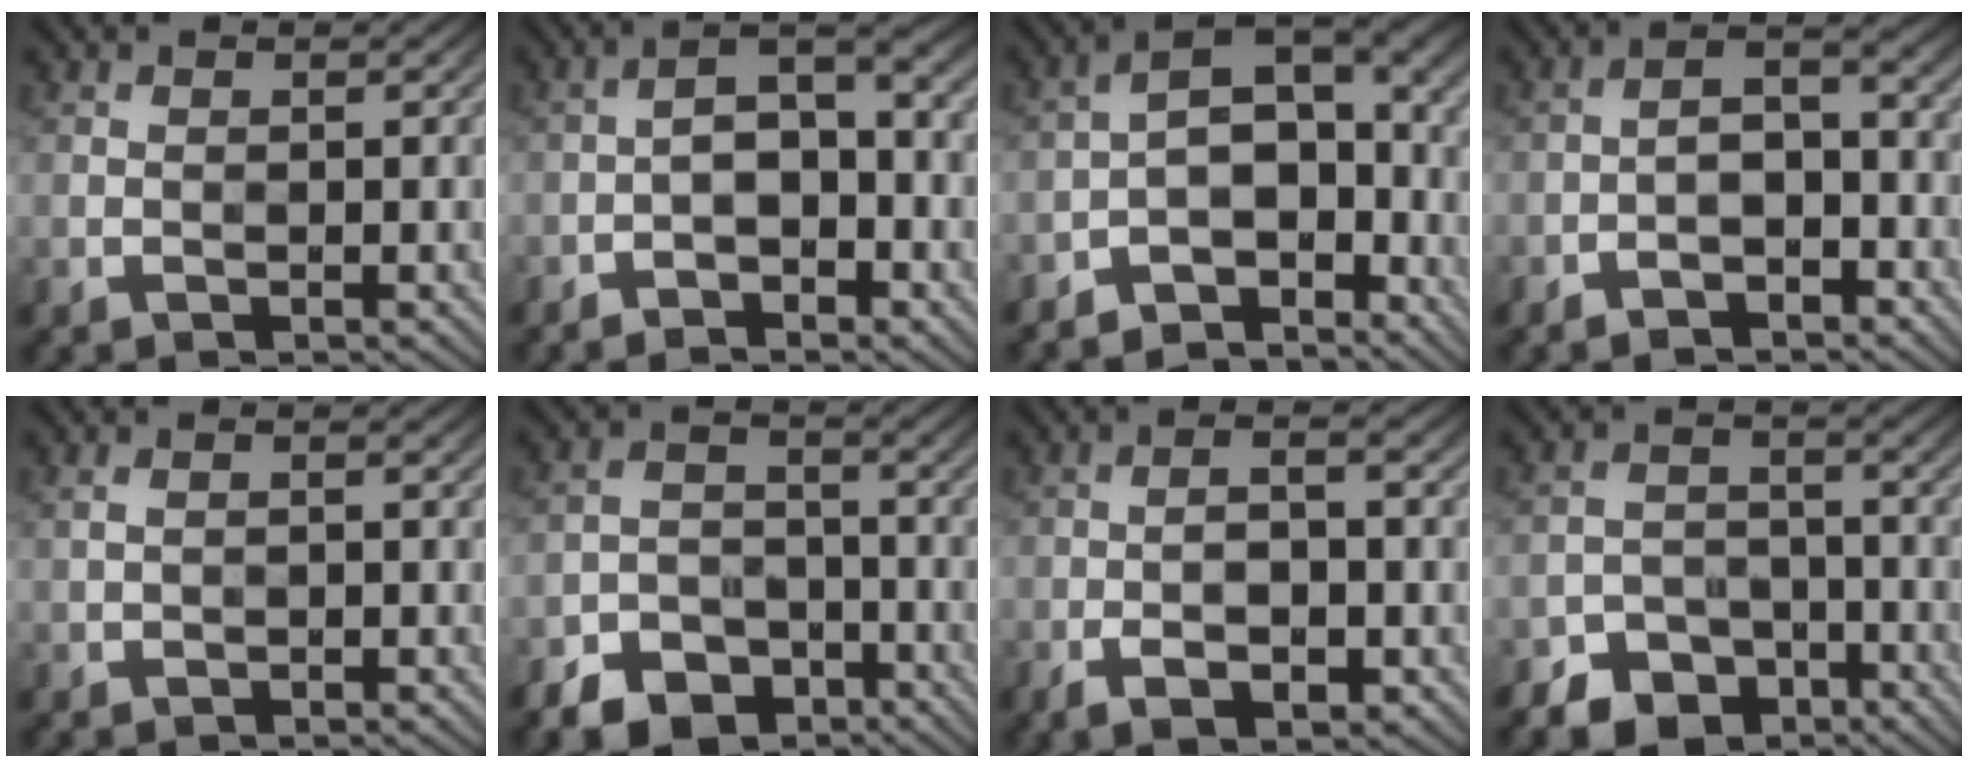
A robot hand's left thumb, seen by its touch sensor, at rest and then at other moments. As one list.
[{"total": 6.2, "force": [-2.3, 2.5, 5.2], "torque": [-0.086, 0.006, -0.042]}, {"total": 10.1, "force": [-6.2, 5.1, 6.2], "torque": [-0.092, -0.009, -0.107]}, {"total": 4.9, "force": [-3.0, 2.0, 3.4], "torque": [-0.054, 0.008, -0.054]}, {"total": 1.3, "force": [-0.2, 0.7, 1.1], "torque": [-0.026, 0.004, -0.002]}, {"total": 8.4, "force": [-5.9, 4.9, 3.5], "torque": [-0.073, -0.012, -0.109]}, {"total": 6.9, "force": [-2.6, 2.5, 5.9], "torque": [-0.111, -0.009, -0.039]}, {"total": 7.6, "force": [-5.7, 4.5, 2.5], "torque": [-0.041, -0.009, -0.094]}]